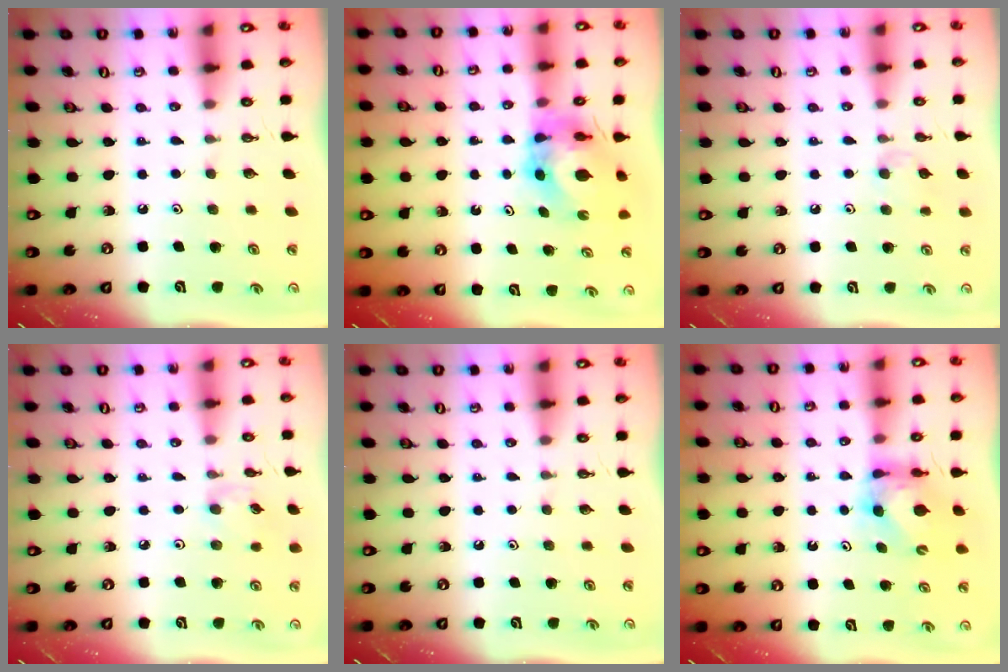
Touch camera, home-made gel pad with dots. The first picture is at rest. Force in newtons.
{"total": 7.1, "press": 7.1, "slide": 0.7}
{"total": 5.1, "press": 5.0, "slide": 0.7}
{"total": 2.5, "press": 2.5, "slide": 0.5}
{"total": 0.0}
{"total": 6.4, "press": 6.3, "slide": 0.7}